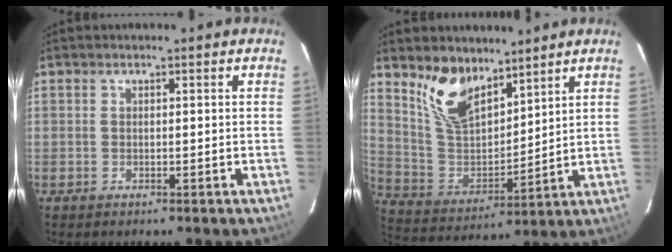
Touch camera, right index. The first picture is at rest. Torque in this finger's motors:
{"motor_torque": [0.30, 0.29, 0.44, 0.11]}